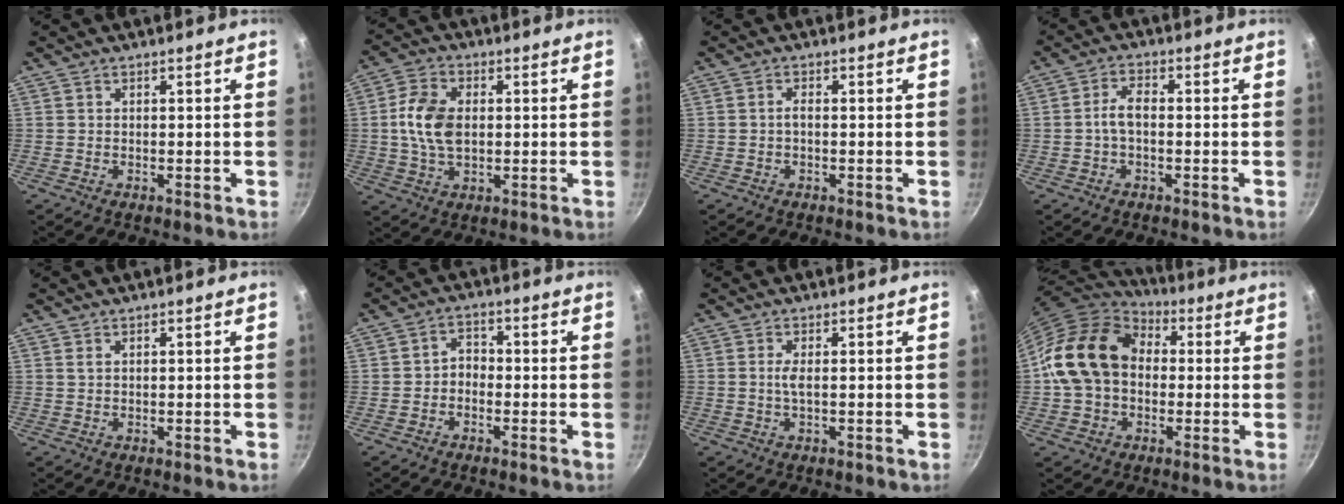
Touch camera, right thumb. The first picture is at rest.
{"total": 9.4, "force": [0.6, 6.0, 7.2], "torque": [-0.131, 0.010, 0.007]}
{"total": 1.2, "force": [-0.3, 0.5, 1.1], "torque": [-0.025, 0.007, -0.007]}
{"total": 4.1, "force": [-0.7, 2.1, 3.4], "torque": [-0.067, 0.021, -0.017]}
{"total": 0.6, "force": [0.4, 0.2, 0.4], "torque": [-0.007, -0.001, 0.008]}
{"total": 3.0, "force": [-1.3, 2.3, 1.5], "torque": [-0.010, 0.018, -0.029]}
{"total": 1.8, "force": [0.1, 0.3, 1.7], "torque": [-0.042, 0.000, 0.002]}
{"total": 16.8, "force": [0.9, 12.7, 10.9], "torque": [-0.169, 0.036, 0.006]}